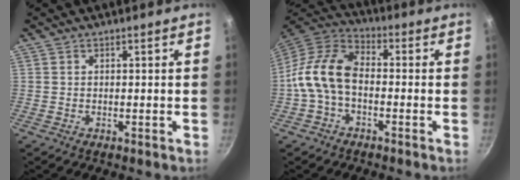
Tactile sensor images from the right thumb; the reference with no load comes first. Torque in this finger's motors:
{"motor_torque": [0.55, 1.22, 0.56, -0.62, 0.42]}